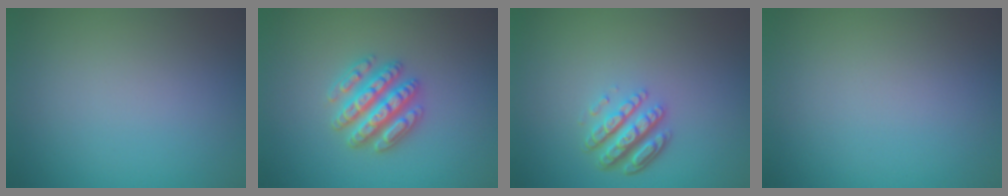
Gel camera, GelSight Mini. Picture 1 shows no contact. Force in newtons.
{"total": 4.7, "press": 4.6, "slide": 0.9}
{"total": 4.4, "press": 3.2, "slide": 3.0}
{"total": 0.0}